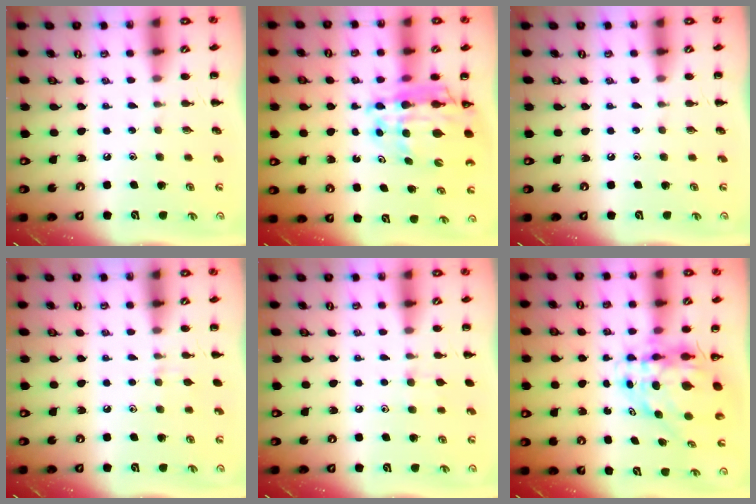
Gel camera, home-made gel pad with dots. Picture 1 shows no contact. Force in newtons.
{"total": 14.7, "press": 14.2, "slide": 3.8}
{"total": 0.0}
{"total": 6.2, "press": 5.8, "slide": 2.2}
{"total": 6.2, "press": 5.8, "slide": 2.2}
{"total": 8.3, "press": 7.9, "slide": 2.4}